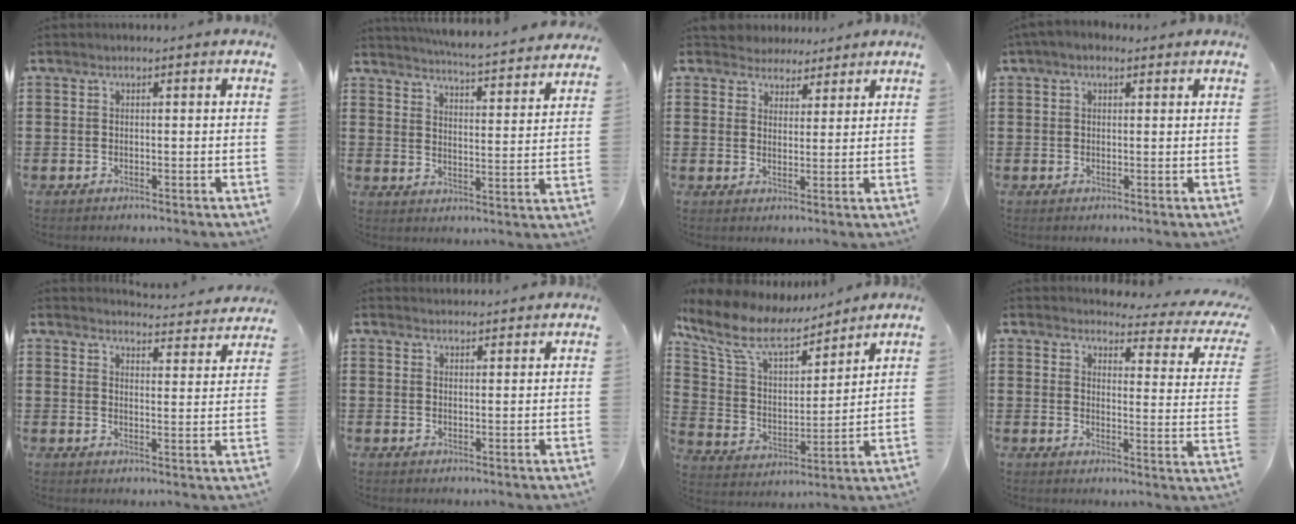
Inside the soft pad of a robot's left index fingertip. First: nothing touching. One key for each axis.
{"total": 4.9, "fx": 4.8, "fy": -0.7, "fz": 1.0, "tx": -0.035, "ty": -0.045, "tz": 0.077}
{"total": 3.8, "fx": 3.2, "fy": 2.0, "fz": -0.4, "tx": -0.013, "ty": -0.001, "tz": 0.059}
{"total": 2.0, "fx": 1.0, "fy": 1.1, "fz": 1.2, "tx": -0.027, "ty": 0.007, "tz": 0.018}
{"total": 3.7, "fx": 3.7, "fy": 0.0, "fz": 0.3, "tx": -0.016, "ty": -0.031, "tz": 0.060}
{"total": 2.1, "fx": 2.1, "fy": 0.0, "fz": -0.2, "tx": -0.002, "ty": -0.003, "tz": 0.041}
{"total": 10.9, "fx": 8.6, "fy": 3.6, "fz": 5.7, "tx": -0.148, "ty": -0.042, "tz": 0.148}
{"total": 3.3, "fx": 2.9, "fy": 0.5, "fz": 1.5, "tx": -0.042, "ty": -0.024, "tz": 0.042}